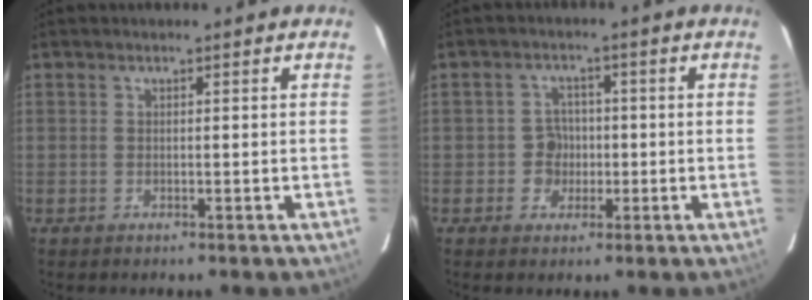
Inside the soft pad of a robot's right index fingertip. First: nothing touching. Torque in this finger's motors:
{"motor_torque": [0.17, 0.11, 0.05, 0.02]}